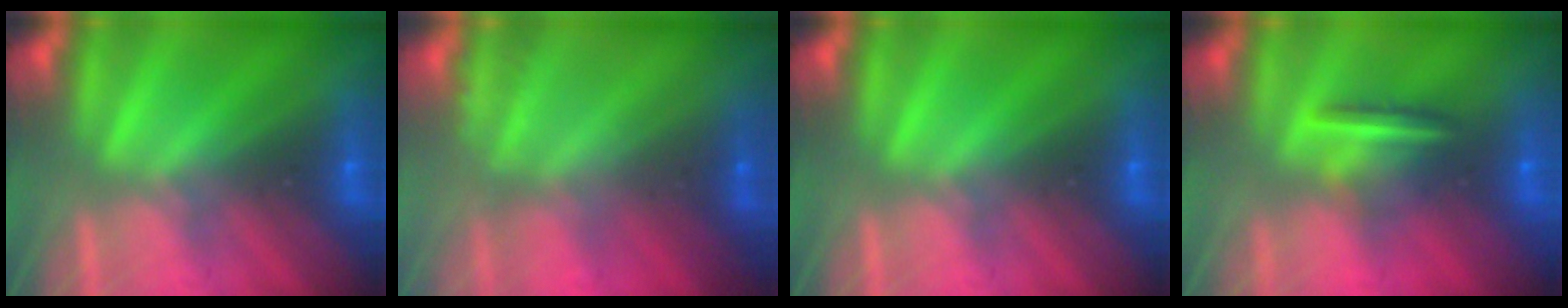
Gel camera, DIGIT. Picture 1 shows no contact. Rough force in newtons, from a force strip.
{"total": 2.2}
{"total": 0.0}
{"total": 7.3}